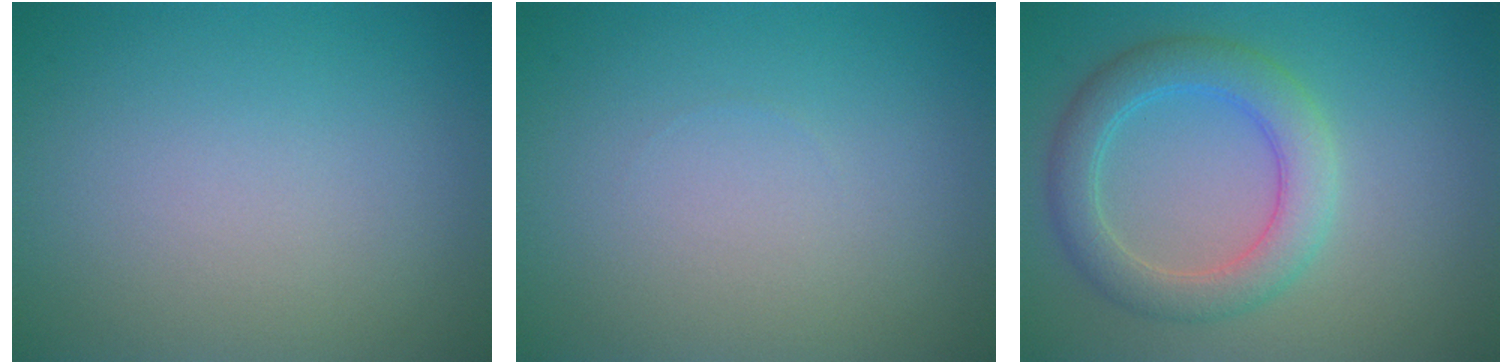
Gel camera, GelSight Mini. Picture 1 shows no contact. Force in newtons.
{"total": 0.0}
{"total": 4.4, "press": 4.4, "slide": 0.2}